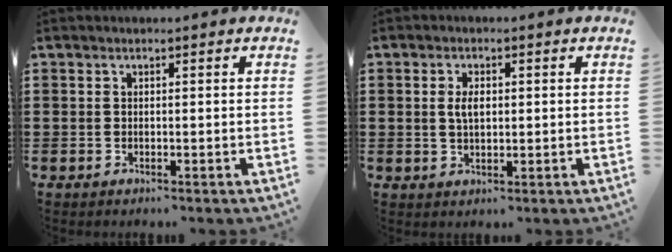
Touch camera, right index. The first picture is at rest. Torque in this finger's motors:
{"motor_torque": [0.19, 0.16, 0.09, 0.05]}